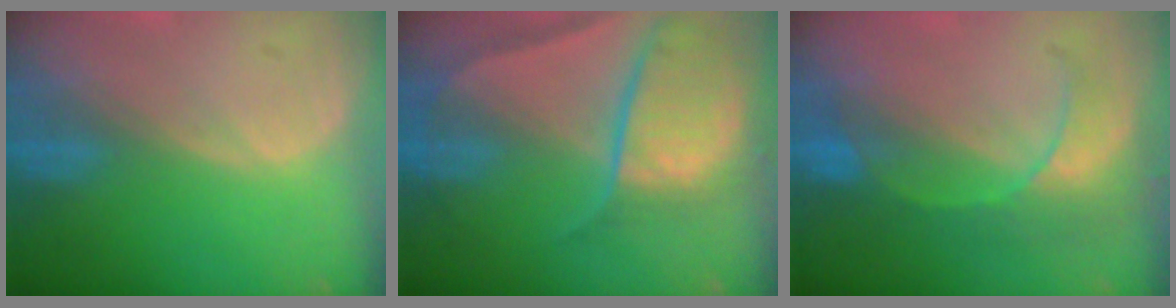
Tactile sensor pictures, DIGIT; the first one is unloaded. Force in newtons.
{"total": 10.7, "press": 8.9, "slide": 5.9}
{"total": 8.0, "press": 7.1, "slide": 3.8}